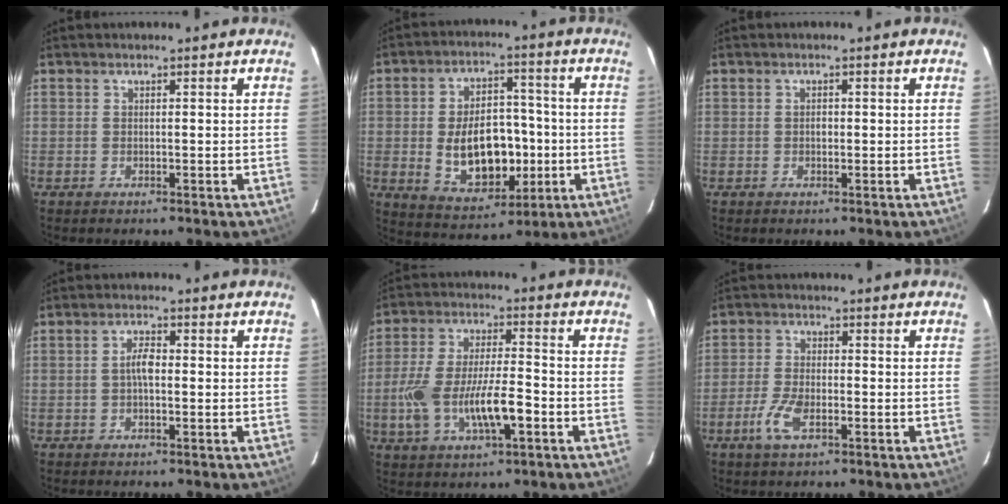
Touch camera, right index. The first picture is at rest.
{"total": 14.4, "force": [-2.2, 9.0, 11.0], "torque": [-0.211, 0.012, -0.008]}
{"total": 0.9, "force": [-0.1, 0.7, 0.5], "torque": [-0.007, 0.003, -0.003]}
{"total": 2.9, "force": [-0.3, 1.1, 2.7], "torque": [-0.052, 0.008, -0.005]}
{"total": 13.6, "force": [-4.3, 4.4, 12.1], "torque": [-0.249, -0.008, -0.072]}
{"total": 5.9, "force": [-2.7, 2.6, 4.5], "torque": [-0.105, -0.005, -0.054]}